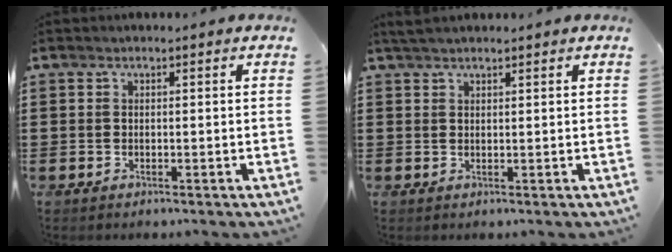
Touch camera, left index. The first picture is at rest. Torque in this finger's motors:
{"motor_torque": [0.11, 0.11, 0.12, 0.01]}